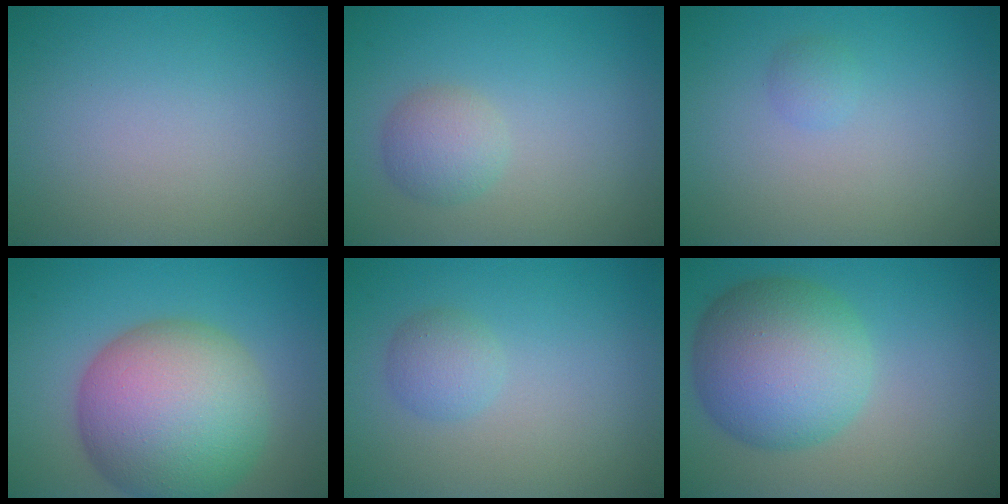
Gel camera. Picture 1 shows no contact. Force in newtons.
{"total": 2.4, "press": 2.4, "slide": 0.0}
{"total": 0.9, "press": 0.8, "slide": 0.0}
{"total": 13.3, "press": 13.3, "slide": 0.4}
{"total": 1.9, "press": 1.9, "slide": 0.1}
{"total": 9.5, "press": 9.5, "slide": 0.3}